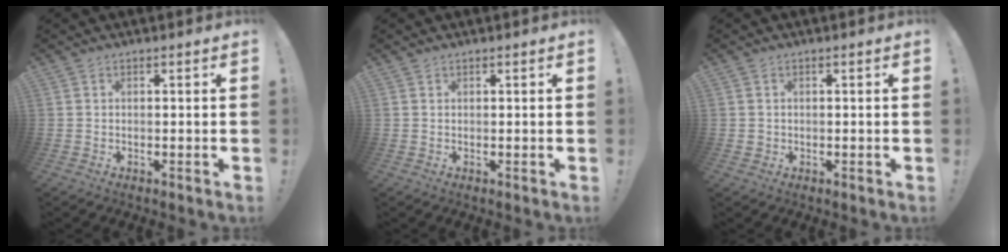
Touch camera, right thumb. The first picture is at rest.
{"total": 0.6, "force": [0.5, 0.2, 0.1], "torque": [0.001, -0.002, 0.010]}
{"total": 1.3, "force": [0.3, 1.2, 0.2], "torque": [0.000, 0.000, 0.005]}